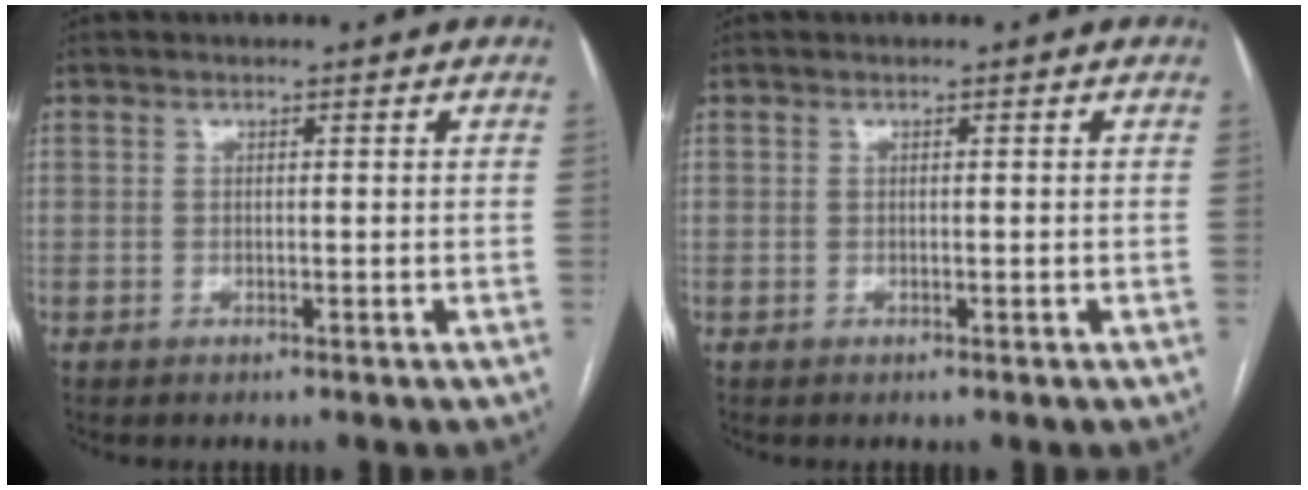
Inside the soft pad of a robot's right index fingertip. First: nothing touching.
{"total": 0.0}